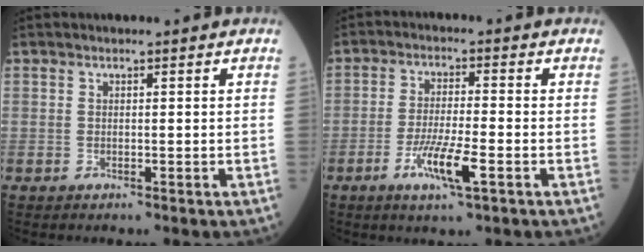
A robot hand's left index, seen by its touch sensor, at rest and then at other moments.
{"total": 6.7, "force": [-3.0, 0.5, 5.9], "torque": [-0.118, -0.009, -0.055]}